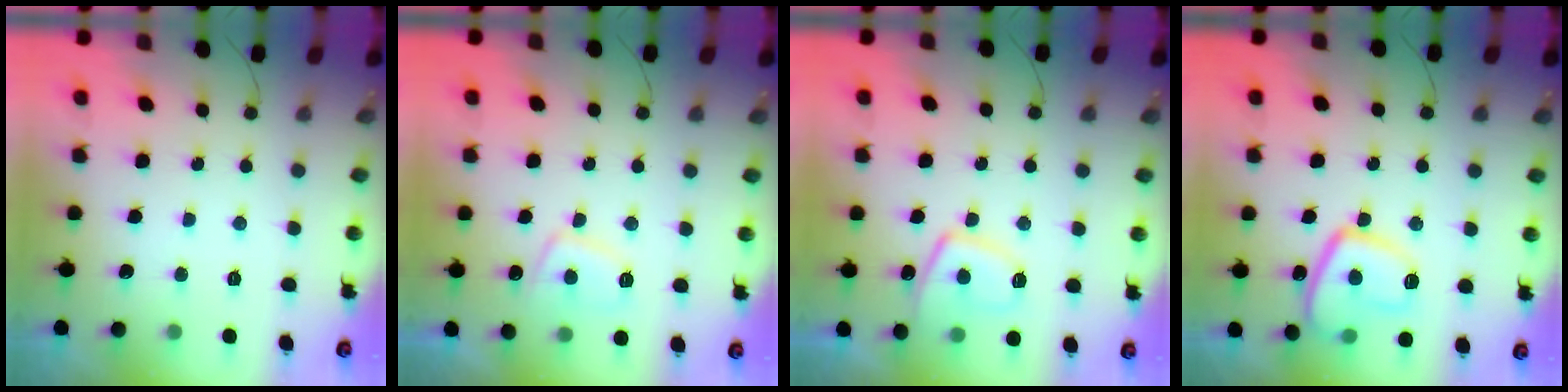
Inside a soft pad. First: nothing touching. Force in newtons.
{"total": 6.2, "press": 6.1, "slide": 1.0}
{"total": 10.4, "press": 10.3, "slide": 1.4}
{"total": 12.2, "press": 12.1, "slide": 1.3}